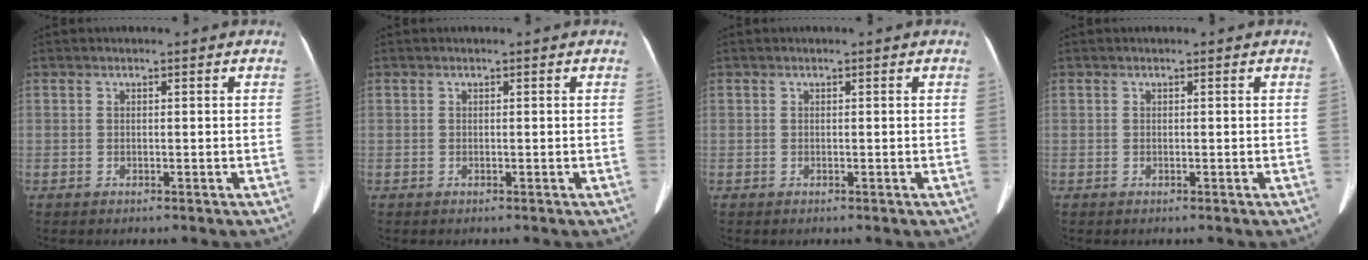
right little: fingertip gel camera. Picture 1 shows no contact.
{"total": 0.0}
{"total": 0.0}
{"total": 0.0}